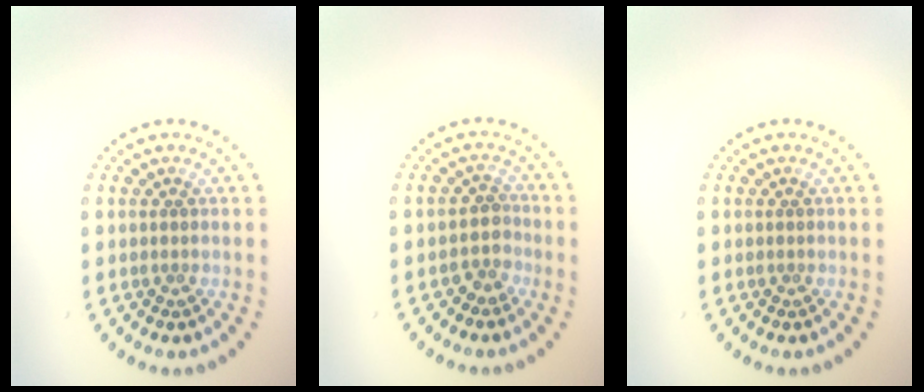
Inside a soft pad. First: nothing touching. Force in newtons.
{"total": 1.9, "press": 1.5, "slide": 1.1}
{"total": 0.0}